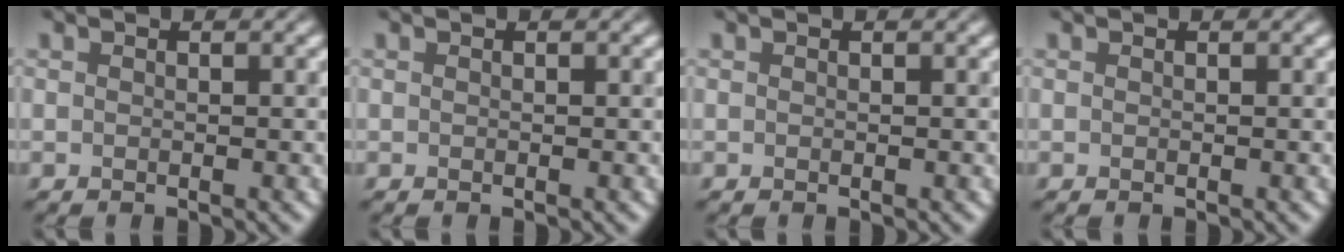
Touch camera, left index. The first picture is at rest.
{"total": 0.0}
{"total": 0.0}
{"total": 0.0}